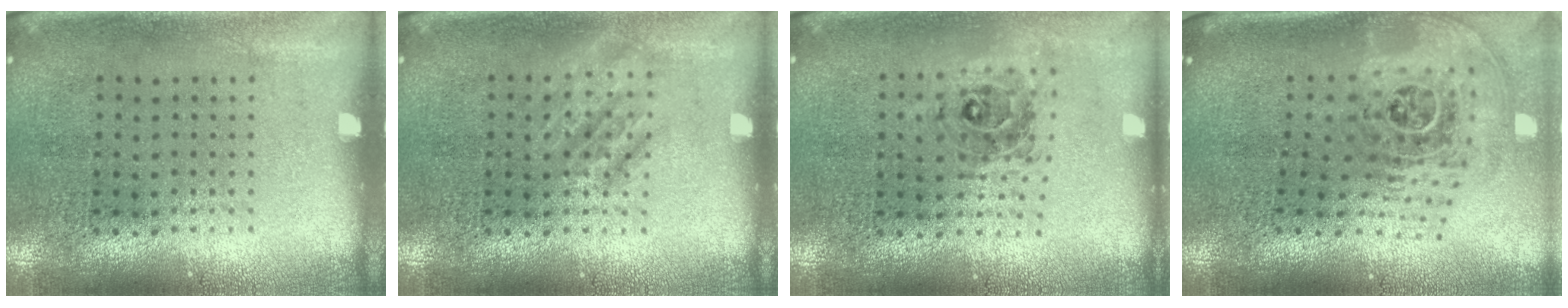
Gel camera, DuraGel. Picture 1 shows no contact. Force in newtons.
{"total": 1.8, "press": 1.8, "slide": 0.3}
{"total": 0.6, "press": 0.6, "slide": 0.2}
{"total": 2.6, "press": 1.8, "slide": 1.9}